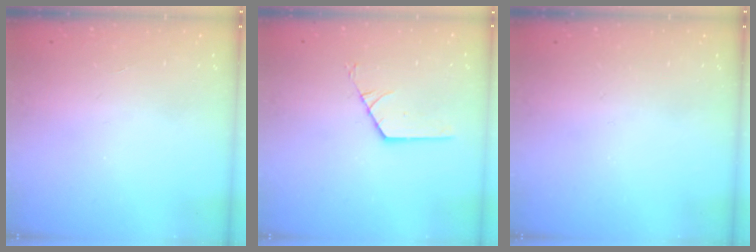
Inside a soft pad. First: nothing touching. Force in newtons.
{"total": 1.8, "press": 1.7, "slide": 0.3}
{"total": 0.0}